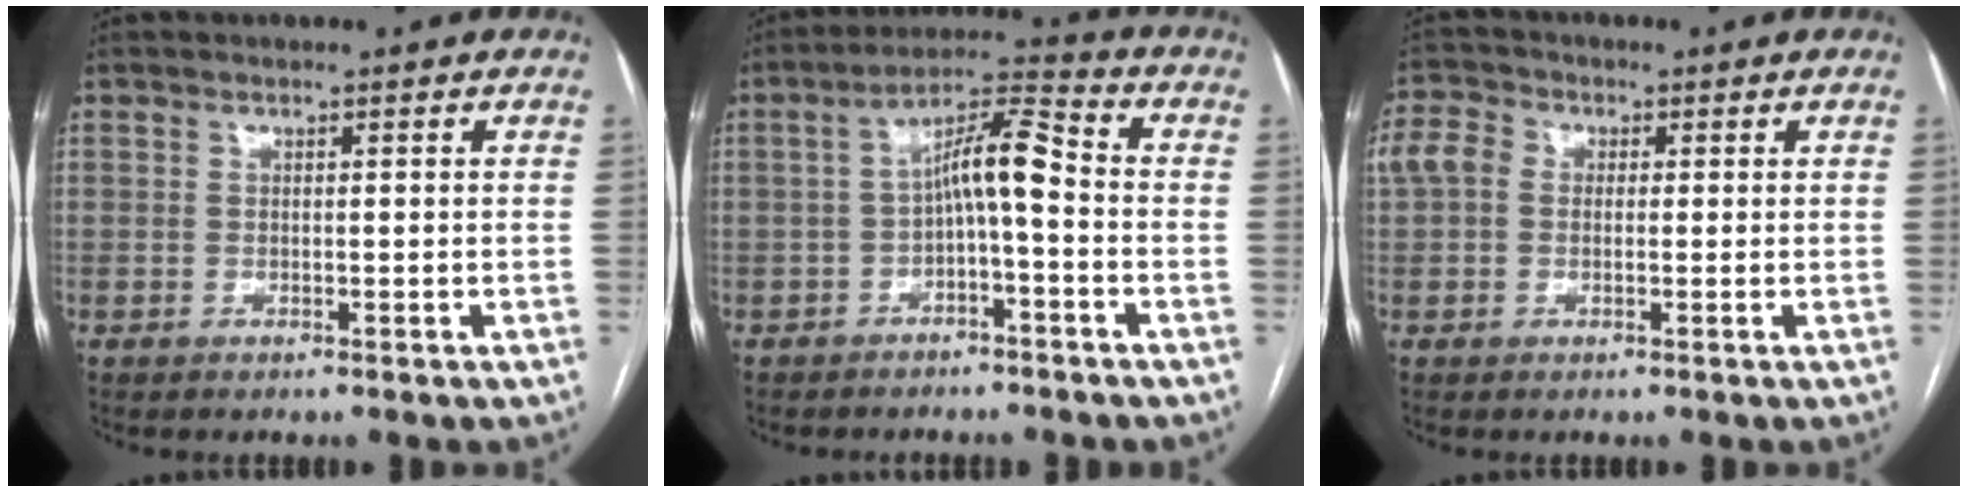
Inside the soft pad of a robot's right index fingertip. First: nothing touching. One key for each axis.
{"total": 7.8, "fx": -1.1, "fy": 1.3, "fz": 7.6, "tx": -0.132, "ty": 0.033, "tz": -0.022}
{"total": 5.6, "fx": 0.6, "fy": 4.5, "fz": 3.2, "tx": -0.084, "ty": 0.028, "tz": 0.010}